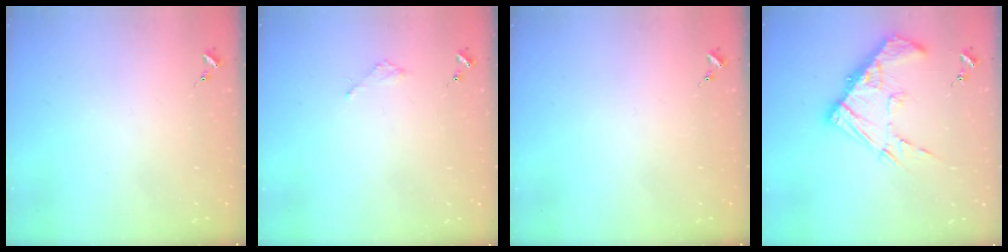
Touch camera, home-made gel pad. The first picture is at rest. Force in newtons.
{"total": 2.1, "press": 2.1, "slide": 0.2}
{"total": 0.0}
{"total": 15.9, "press": 15.8, "slide": 1.5}